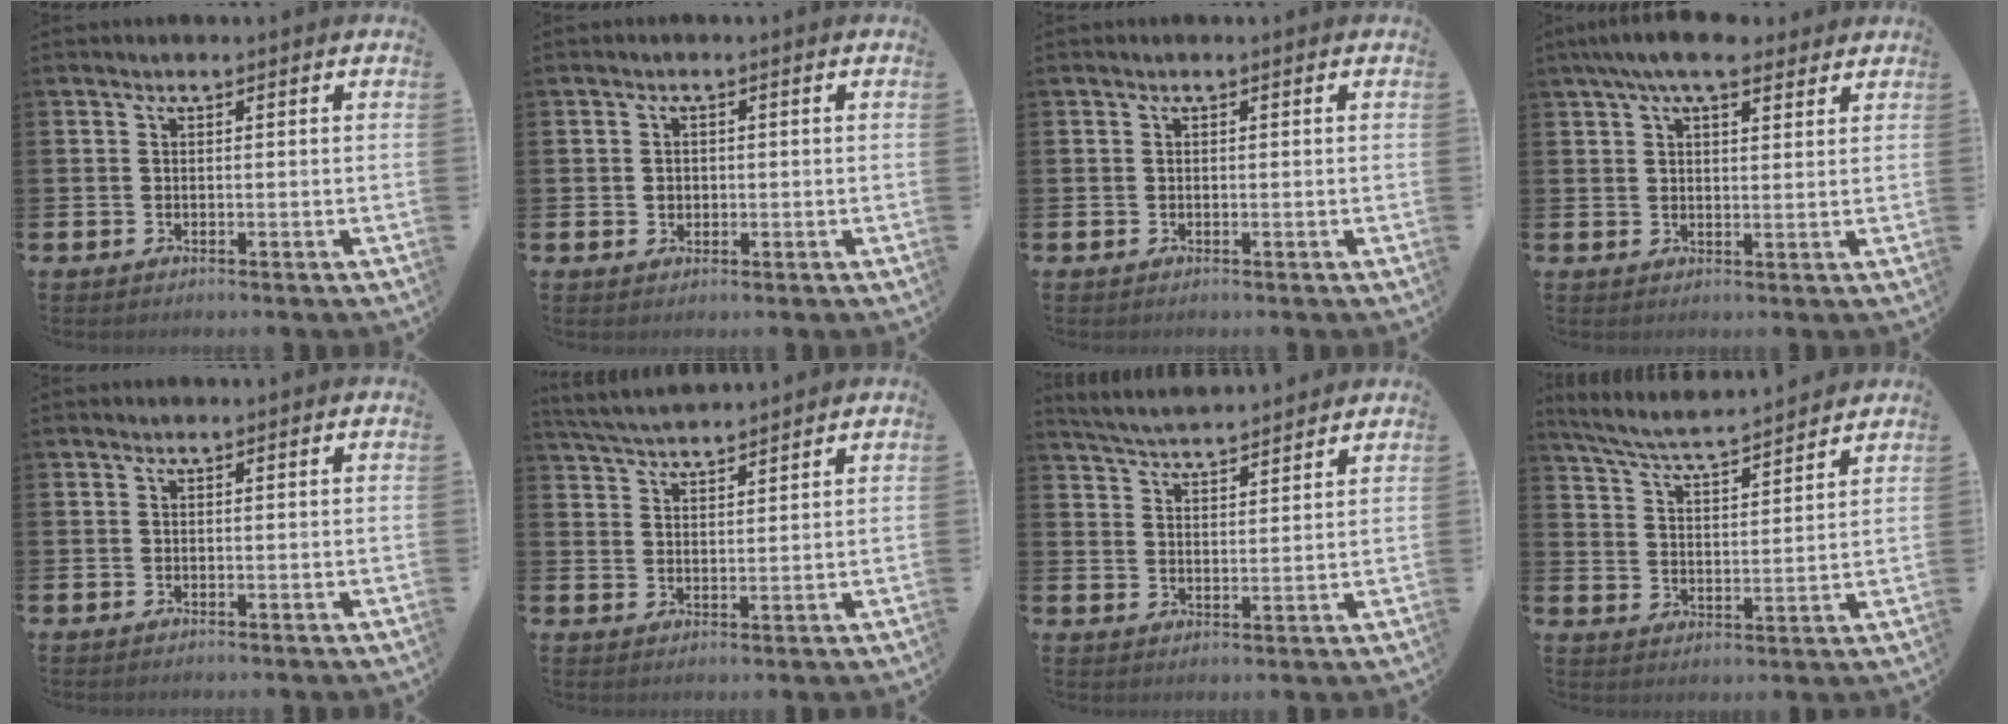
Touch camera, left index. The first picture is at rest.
{"total": 1.4, "force": [0.2, 1.3, 0.5], "torque": [0.001, 0.005, 0.000]}
{"total": 0.0}
{"total": 6.7, "force": [5.6, 2.0, 3.1], "torque": [-0.066, -0.012, 0.101]}
{"total": 0.0}
{"total": 4.4, "force": [4.3, 0.3, 0.5], "torque": [-0.027, -0.019, 0.079]}
{"total": 4.8, "force": [4.8, 0.2, 0.2], "torque": [-0.024, -0.031, 0.085]}
{"total": 5.6, "force": [5.4, 0.2, 1.5], "torque": [-0.055, -0.039, 0.090]}